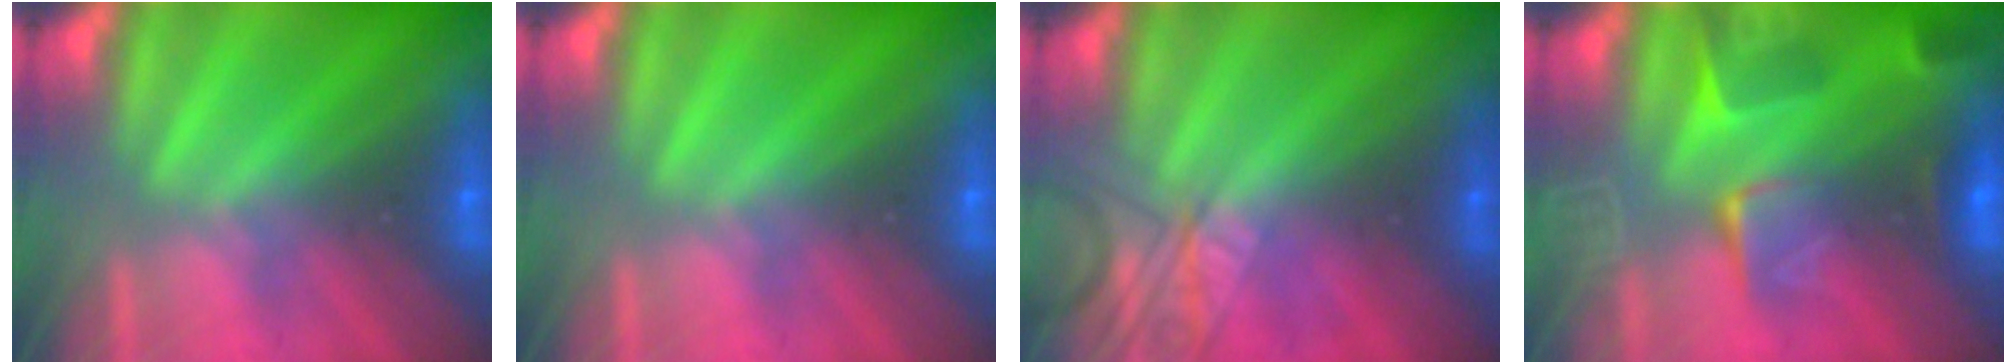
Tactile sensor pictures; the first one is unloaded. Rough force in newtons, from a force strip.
{"total": 0.0}
{"total": 2.3}
{"total": 8.6}